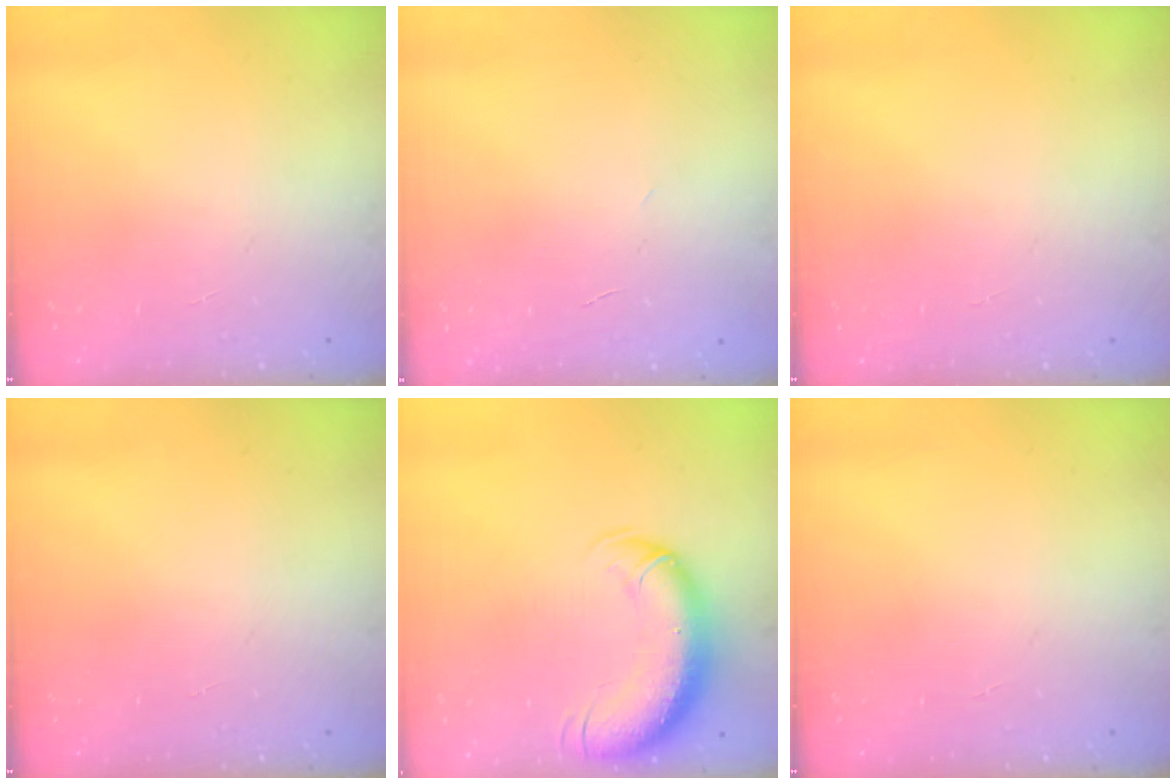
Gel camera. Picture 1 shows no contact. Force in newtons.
{"total": 1.8, "press": 1.7, "slide": 0.5}
{"total": 0.0}
{"total": 0.0}
{"total": 12.9, "press": 12.6, "slide": 2.8}
{"total": 0.0}